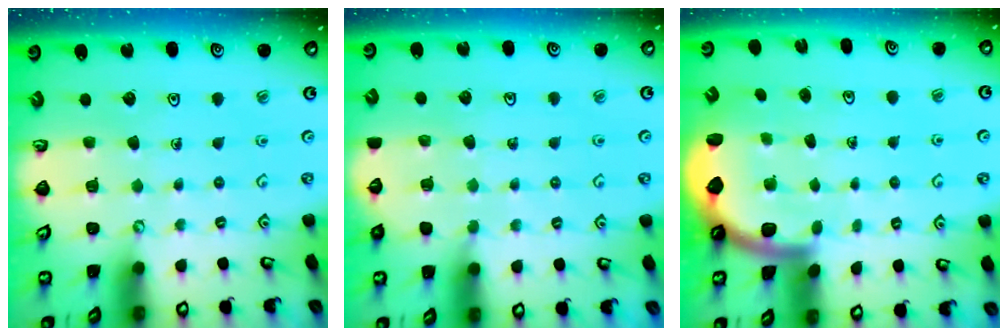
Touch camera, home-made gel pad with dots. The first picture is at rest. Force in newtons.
{"total": 3.6, "press": 2.9, "slide": 2.3}
{"total": 2.4, "press": 2.4, "slide": 0.3}